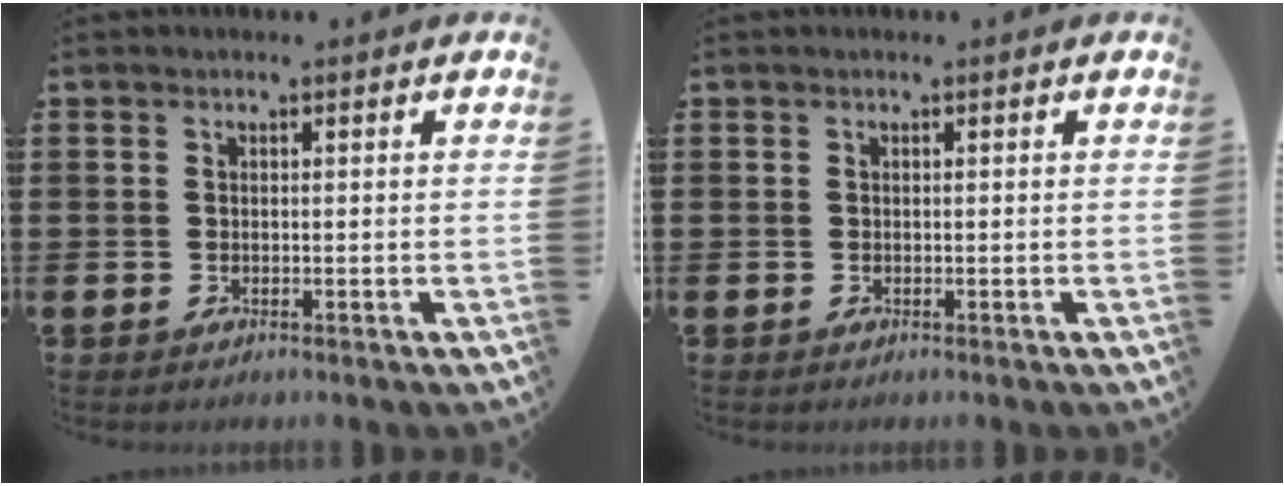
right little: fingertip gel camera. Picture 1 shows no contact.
{"total": 0.0}